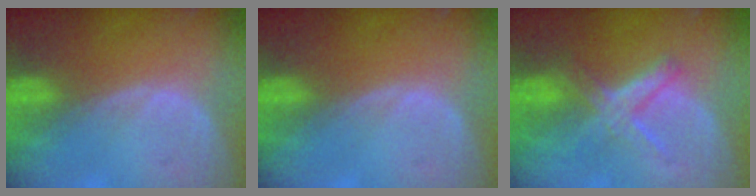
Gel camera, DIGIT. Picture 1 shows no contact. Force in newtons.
{"total": 0.0}
{"total": 5.9, "press": 5.4, "slide": 2.2}